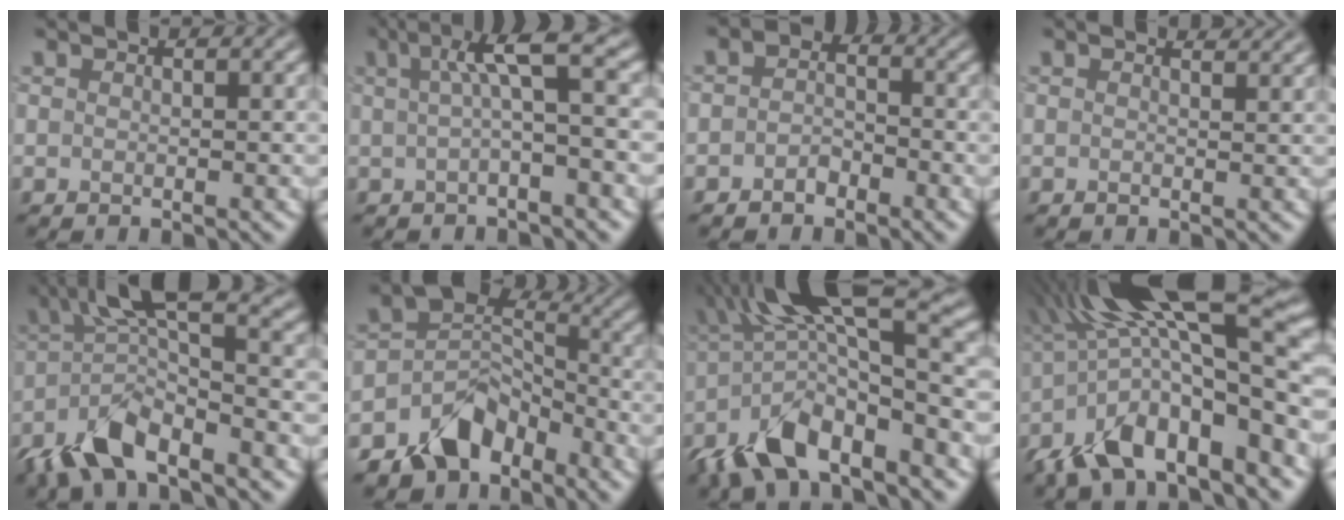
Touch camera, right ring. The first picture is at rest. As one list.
[{"total": 4.2, "force": [0.6, 0.6, 4.1], "torque": [-0.068, 0.015, 0.004]}, {"total": 2.2, "force": [-1.0, 1.6, 1.0], "torque": [-0.011, 0.008, -0.028]}, {"total": 1.0, "force": [0.6, 0.4, 0.7], "torque": [-0.016, -0.001, 0.001]}, {"total": 8.3, "force": [-4.1, 2.5, 6.8], "torque": [-0.138, 0.013, -0.090]}, {"total": 6.6, "force": [-4.2, 4.2, 2.7], "torque": [-0.032, 0.005, -0.090]}, {"total": 10.7, "force": [-3.7, 3.2, 9.4], "torque": [-0.173, 0.016, -0.076]}, {"total": 14.6, "force": [-3.6, 4.4, 13.5], "torque": [-0.221, 0.022, -0.062]}]